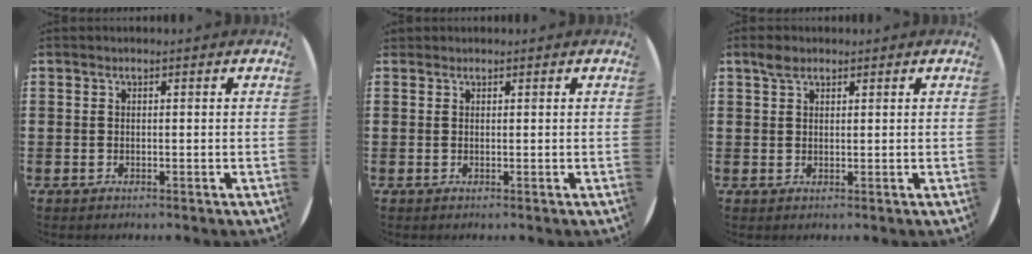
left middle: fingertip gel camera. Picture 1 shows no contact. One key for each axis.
{"total": 0.5, "fx": 0.5, "fy": 0.1, "fz": -0.2, "tx": 0.004, "ty": 0.004, "tz": 0.008}
{"total": 2.0, "fx": 1.5, "fy": 1.1, "fz": 0.7, "tx": 0.000, "ty": -0.001, "tz": 0.024}